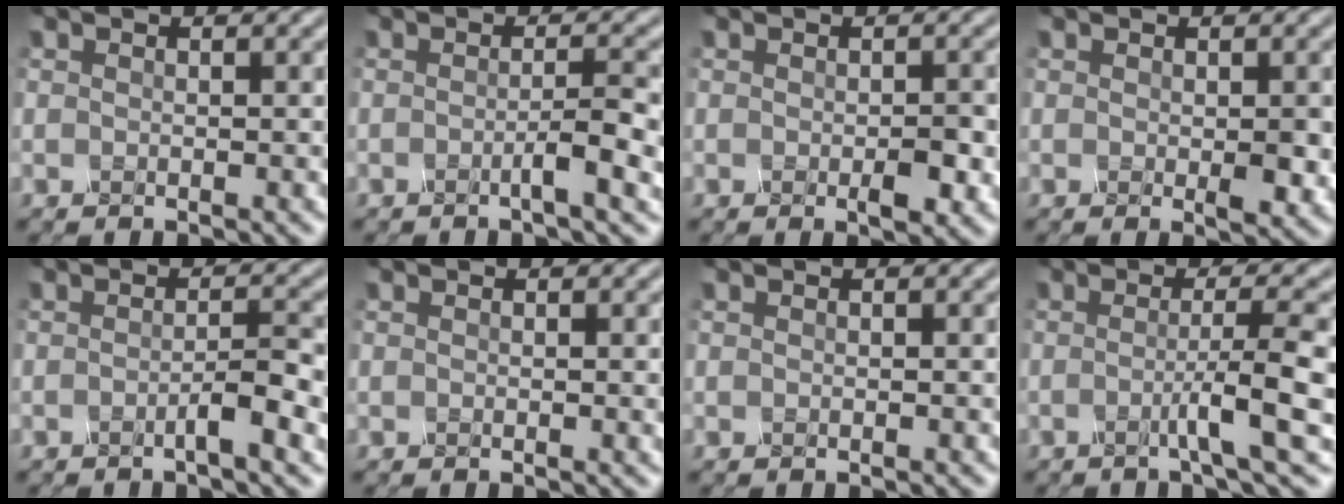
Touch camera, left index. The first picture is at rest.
{"total": 2.9, "force": [-0.8, 0.5, 2.8], "torque": [-0.043, -0.001, -0.016]}
{"total": 2.3, "force": [-0.7, 0.8, 2.1], "torque": [-0.035, -0.004, -0.005]}
{"total": 2.4, "force": [-0.1, 0.8, 2.2], "torque": [-0.037, -0.005, 0.004]}
{"total": 2.6, "force": [-0.9, 0.4, 2.4], "torque": [-0.039, 0.002, -0.019]}
{"total": 0.5, "force": [0.3, 0.1, 0.4], "torque": [-0.007, 0.001, 0.004]}
{"total": 0.0}
{"total": 5.1, "force": [-1.0, 0.6, 5.0], "torque": [-0.074, -0.002, -0.022]}